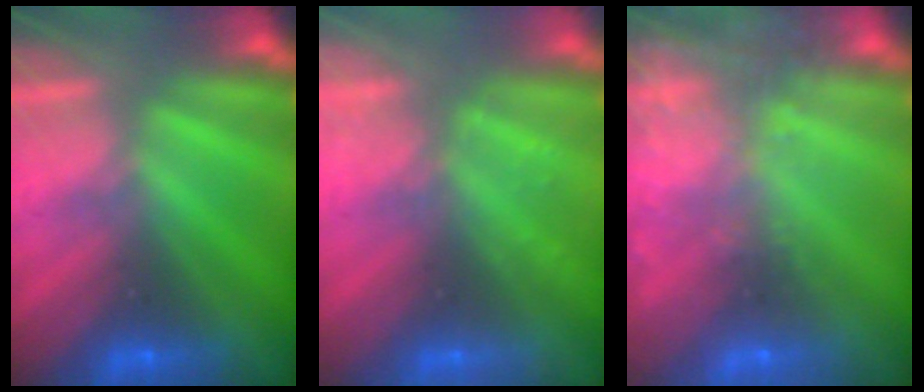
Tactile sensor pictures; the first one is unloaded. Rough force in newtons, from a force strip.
{"total": 2.3}
{"total": 8.8}